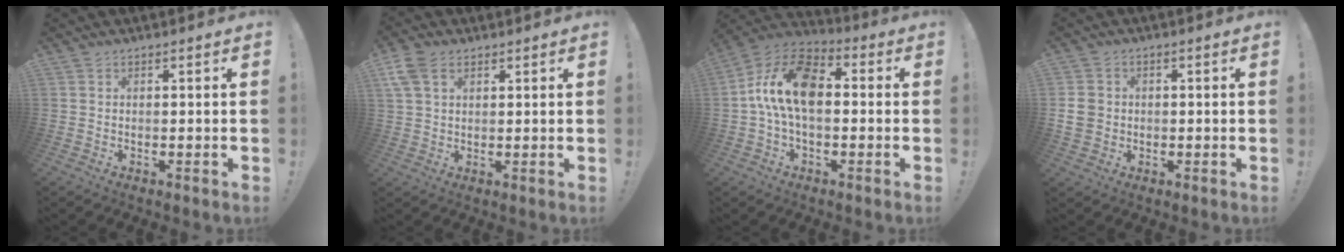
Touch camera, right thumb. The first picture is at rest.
{"total": 7.2, "force": [3.6, 4.7, 4.1], "torque": [-0.086, -0.002, 0.072]}
{"total": 15.6, "force": [0.9, 9.2, 12.5], "torque": [-0.234, 0.012, 0.016]}
{"total": 5.8, "force": [0.3, 5.2, 2.7], "torque": [-0.043, 0.002, 0.006]}